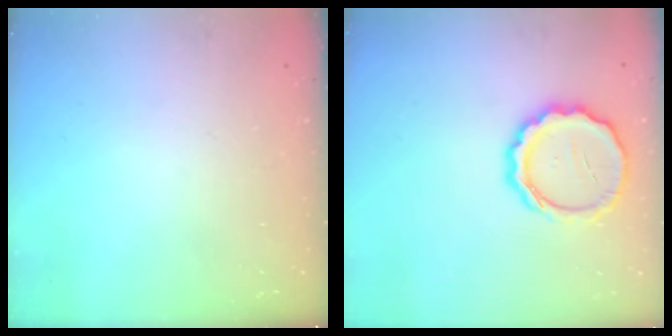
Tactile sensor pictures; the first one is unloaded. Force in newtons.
{"total": 12.5, "press": 12.2, "slide": 2.7}